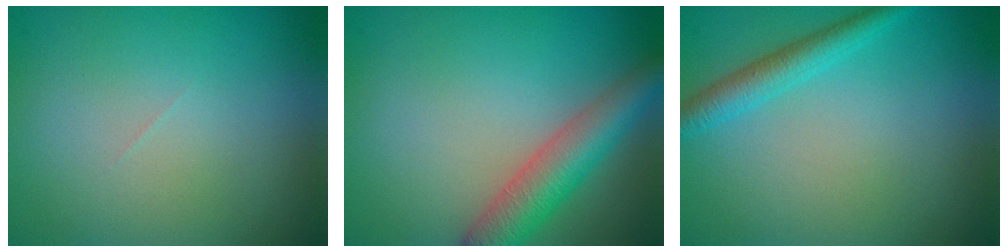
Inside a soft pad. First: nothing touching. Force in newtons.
{"total": 5.1, "press": 5.1, "slide": 0.2}
{"total": 2.8, "press": 2.7, "slide": 0.2}